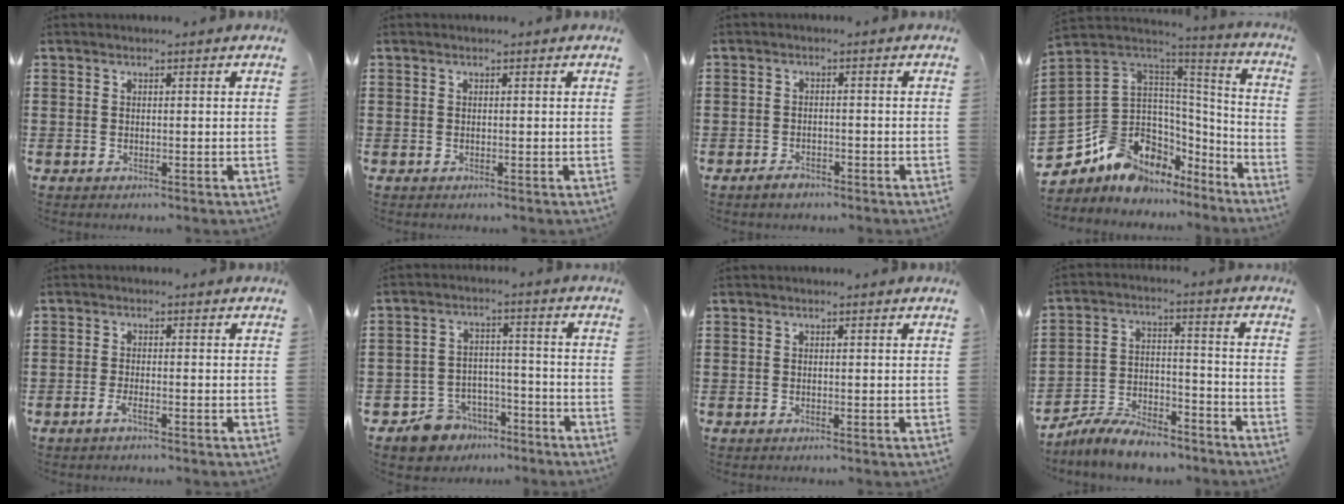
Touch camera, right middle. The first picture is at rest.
{"total": 0.0}
{"total": 1.7, "force": [-1.5, 0.7, 0.4], "torque": [-0.011, 0.002, -0.031]}
{"total": 10.5, "force": [-6.5, 7.6, 3.2], "torque": [-0.120, -0.016, -0.126]}
{"total": 1.9, "force": [-1.4, 0.2, 1.3], "torque": [-0.040, -0.006, -0.030]}
{"total": 6.6, "force": [-5.8, 3.0, 0.5], "torque": [-0.023, 0.025, -0.119]}
{"total": 0.0}
{"total": 7.9, "force": [-7.4, 1.8, 2.2], "torque": [-0.046, 0.017, -0.144]}